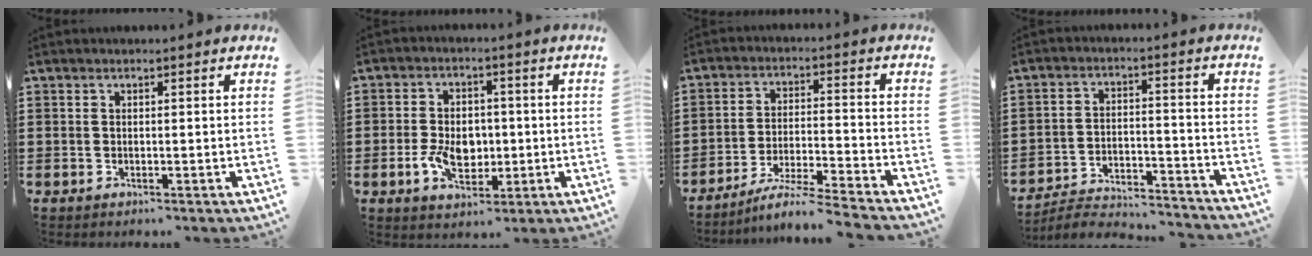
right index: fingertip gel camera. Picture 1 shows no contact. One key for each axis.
{"total": 6.9, "fx": -1.1, "fy": 4.7, "fz": 4.9, "tx": -0.098, "ty": 0.006, "tz": -0.022}
{"total": 6.0, "fx": -5.5, "fy": -0.6, "fz": 2.4, "tx": -0.053, "ty": -0.015, "tz": -0.111}
{"total": 4.5, "fx": -4.3, "fy": 0.6, "fz": 0.9, "tx": -0.026, "ty": -0.001, "tz": -0.093}